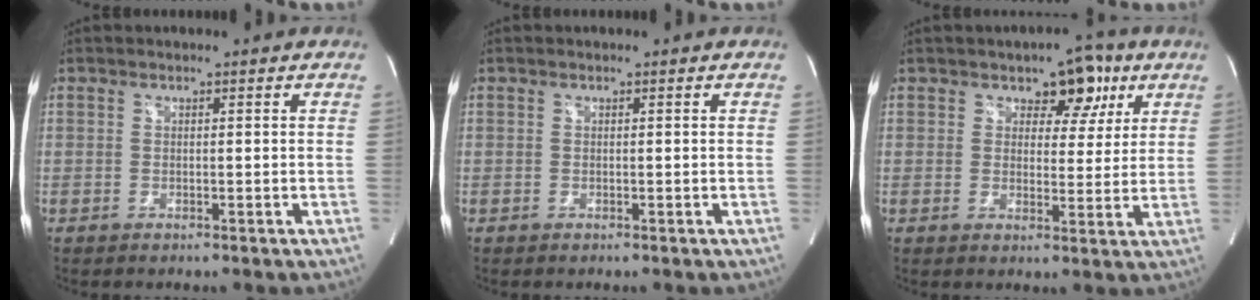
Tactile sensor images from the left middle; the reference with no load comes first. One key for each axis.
{"total": 0.0}
{"total": 6.7, "fx": 3.6, "fy": 4.1, "fz": 3.9, "tx": -0.033, "ty": 0.013, "tz": 0.047}